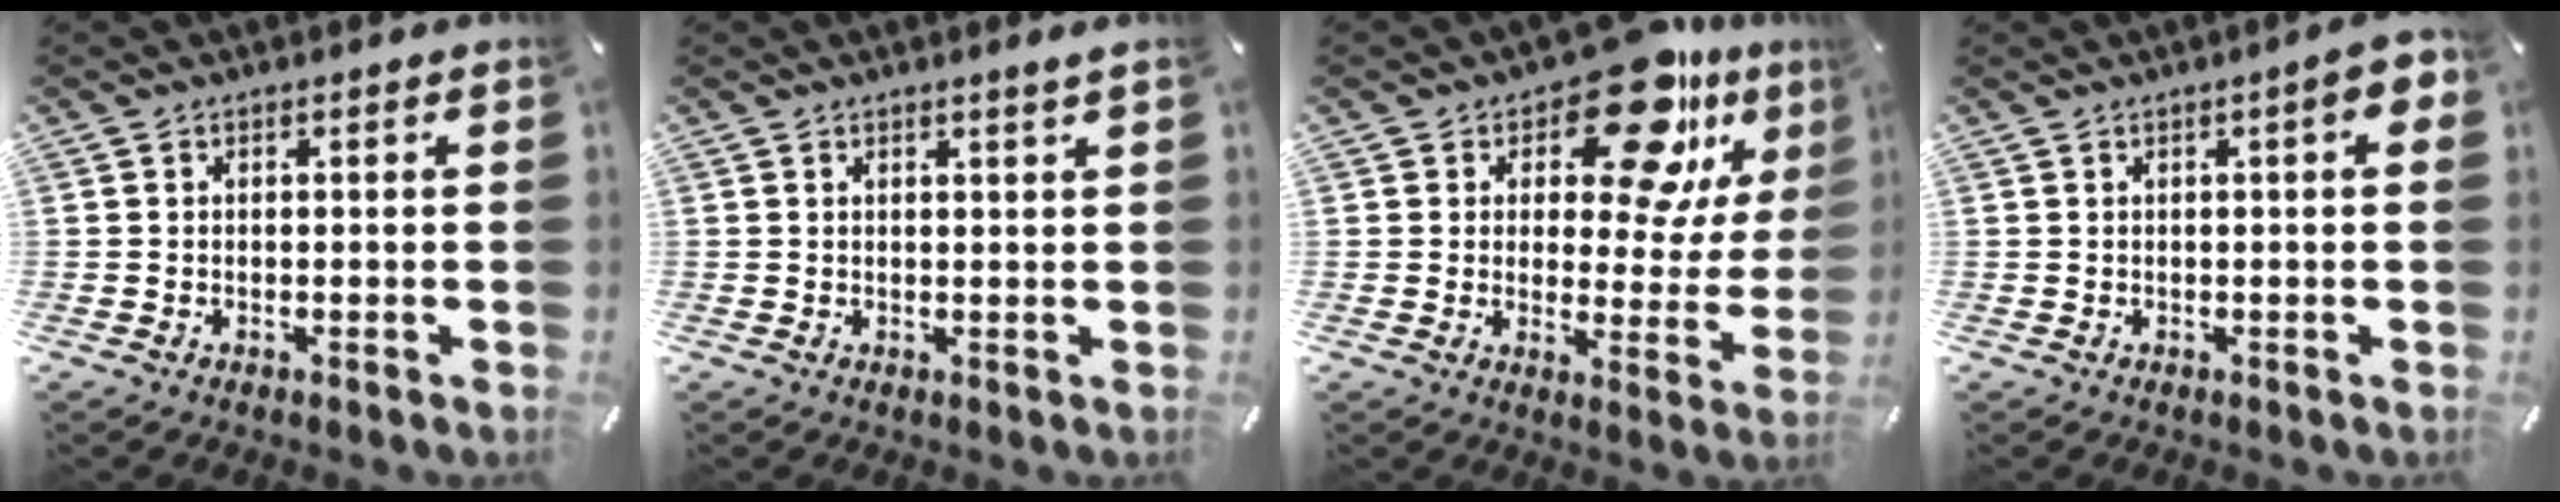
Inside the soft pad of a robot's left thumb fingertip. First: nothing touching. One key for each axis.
{"total": 1.3, "fx": 1.1, "fy": -0.1, "fz": 0.8, "tx": -0.016, "ty": -0.002, "tz": 0.019}
{"total": 17.9, "fx": 11.8, "fy": 7.9, "fz": 10.8, "tx": -0.158, "ty": -0.075, "tz": 0.197}
{"total": 4.5, "fx": 1.1, "fy": 1.1, "fz": 4.2, "tx": -0.063, "ty": 0.001, "tz": 0.016}